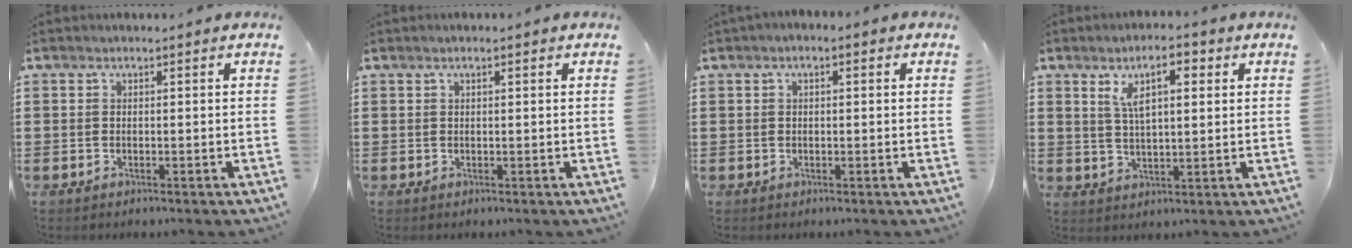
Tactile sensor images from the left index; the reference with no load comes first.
{"total": 0.9, "force": [0.5, 0.1, 0.7], "torque": [-0.014, 0.002, 0.009]}
{"total": 1.2, "force": [0.1, 0.5, 1.1], "torque": [-0.021, 0.004, 0.001]}
{"total": 6.6, "force": [3.0, 2.5, 5.3], "torque": [-0.106, 0.009, 0.048]}